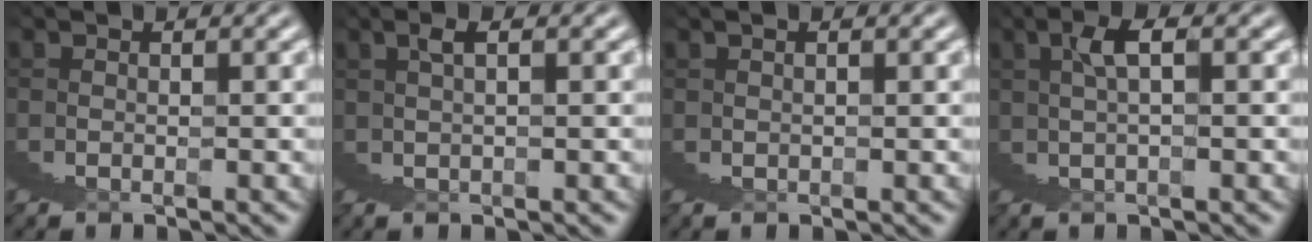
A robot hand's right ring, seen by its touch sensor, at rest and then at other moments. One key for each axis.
{"total": 2.0, "fx": 1.4, "fy": -0.5, "fz": 1.4, "tx": -0.016, "ty": 0.013, "tz": 0.023}
{"total": 0.7, "fx": 0.6, "fy": -0.1, "fz": 0.5, "tx": -0.008, "ty": 0.006, "tz": 0.007}
{"total": 3.0, "fx": 2.3, "fy": -0.5, "fz": 2.0, "tx": -0.016, "ty": 0.022, "tz": 0.036}